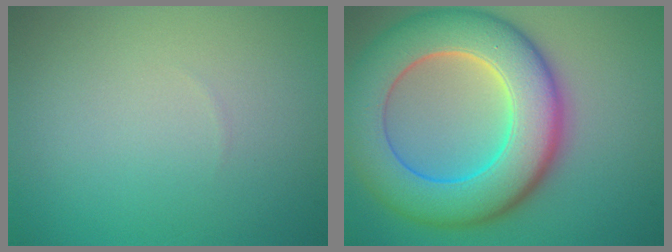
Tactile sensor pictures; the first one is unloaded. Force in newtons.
{"total": 11.3, "press": 11.3, "slide": 0.3}